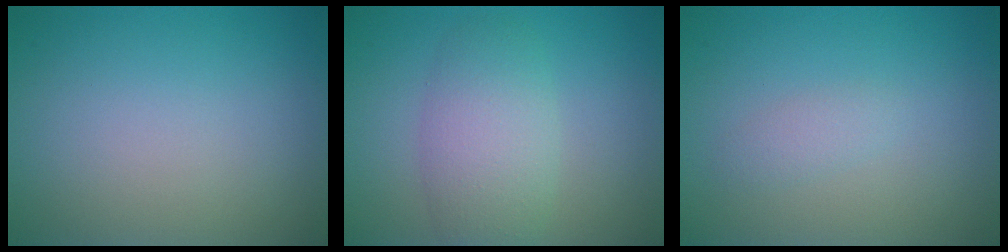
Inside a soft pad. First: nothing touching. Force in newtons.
{"total": 4.4, "press": 4.4, "slide": 0.2}
{"total": 1.1, "press": 1.1, "slide": 0.1}